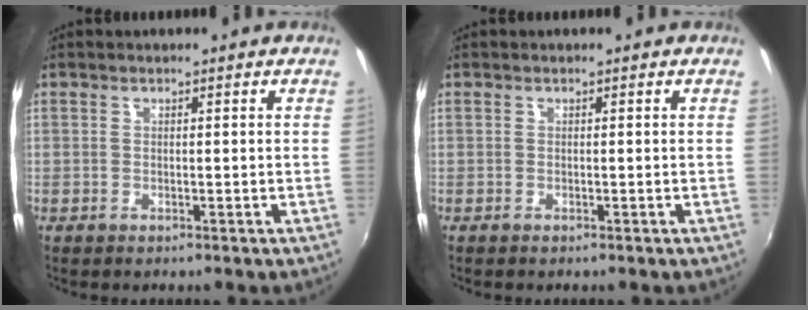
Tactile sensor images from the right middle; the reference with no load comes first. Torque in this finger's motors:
{"motor_torque": [0.10, -0.08, 0.01, 0.00]}